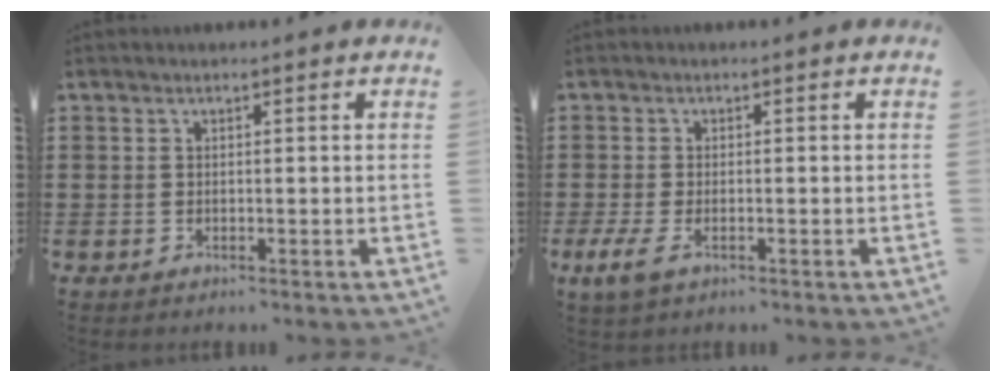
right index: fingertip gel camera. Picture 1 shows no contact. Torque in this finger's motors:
{"motor_torque": [1.52, 0.62, 0.15, 0.09]}